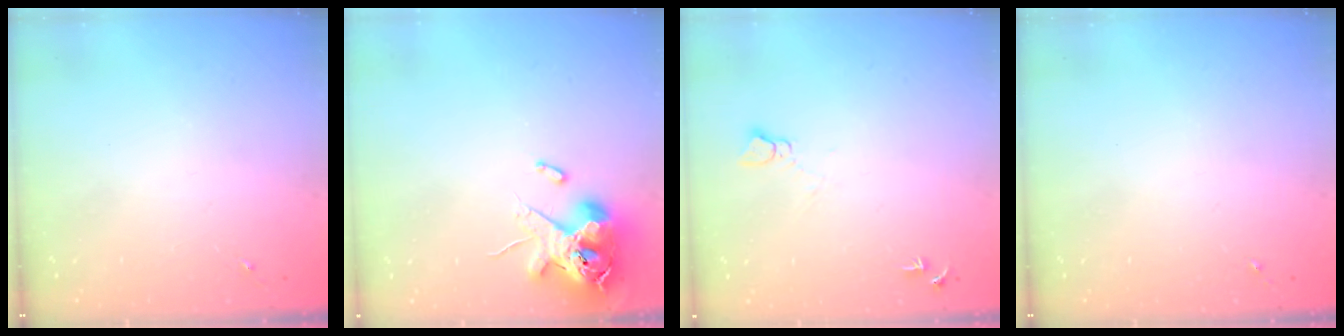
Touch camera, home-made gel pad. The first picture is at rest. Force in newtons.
{"total": 12.9, "press": 12.7, "slide": 2.2}
{"total": 5.2, "press": 5.2, "slide": 0.6}
{"total": 0.0}